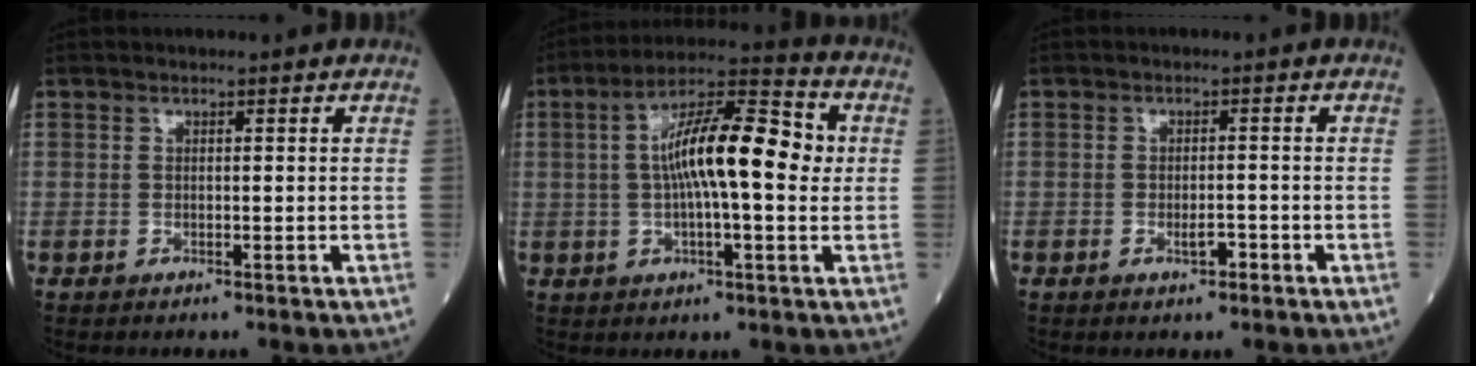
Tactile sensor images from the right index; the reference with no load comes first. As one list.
[{"total": 14.1, "force": [1.3, 3.0, 13.7], "torque": [-0.236, 0.032, 0.014]}, {"total": 2.0, "force": [-1.0, 0.8, 1.5], "torque": [-0.025, 0.001, -0.015]}]